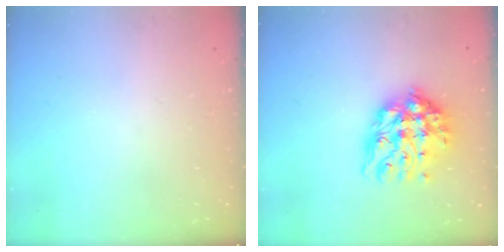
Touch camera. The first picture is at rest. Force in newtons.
{"total": 13.8, "press": 13.7, "slide": 1.2}